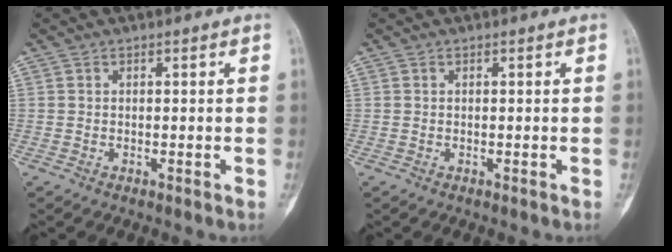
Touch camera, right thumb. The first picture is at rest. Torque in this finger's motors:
{"motor_torque": [0.14, -0.09, -0.16, -0.12, -0.03]}